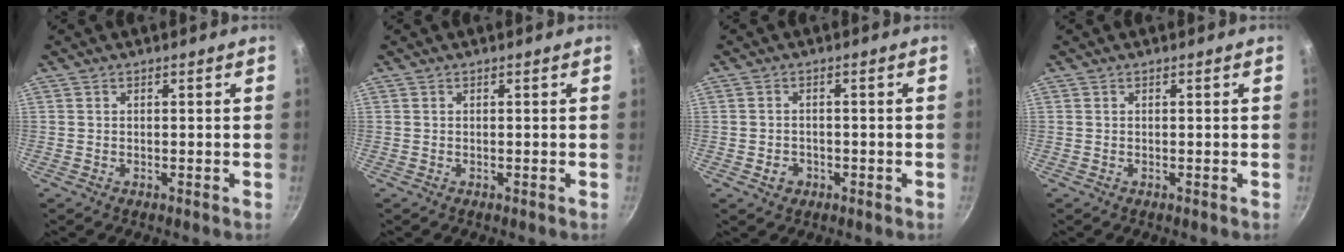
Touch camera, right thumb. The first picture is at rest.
{"total": 0.0}
{"total": 2.8, "force": [-1.1, 2.3, 1.1], "torque": [-0.012, 0.010, -0.011]}
{"total": 0.0}